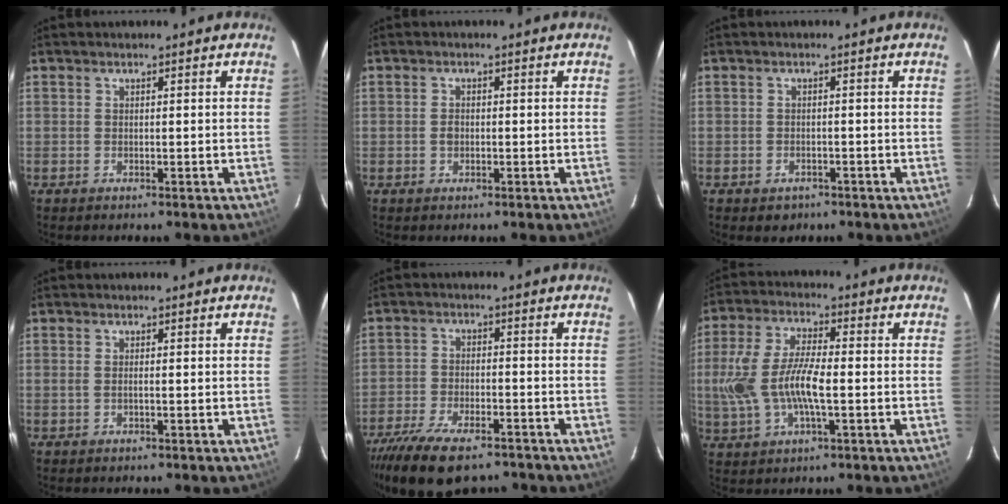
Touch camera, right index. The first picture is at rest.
{"total": 1.4, "force": [-0.3, 1.1, 0.8], "torque": [-0.015, 0.003, -0.006]}
{"total": 2.7, "force": [-1.6, 2.1, 0.7], "torque": [-0.019, 0.000, -0.017]}
{"total": 0.8, "force": [-0.2, 0.2, 0.7], "torque": [-0.015, 0.001, -0.005]}
{"total": 15.6, "force": [-11.8, 5.7, 8.4], "torque": [-0.180, -0.032, -0.197]}
{"total": 12.3, "force": [-1.4, 4.8, 11.3], "torque": [-0.243, 0.004, -0.024]}